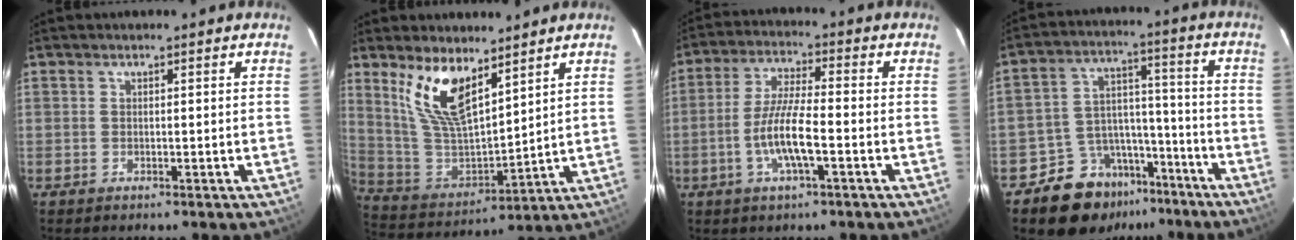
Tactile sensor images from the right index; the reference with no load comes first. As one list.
[{"total": 13.9, "force": [8.6, 5.5, 9.5], "torque": [-0.186, -0.002, 0.185]}, {"total": 9.0, "force": [-3.0, 1.4, 8.4], "torque": [-0.168, -0.001, -0.058]}, {"total": 11.8, "force": [-8.5, 7.6, 2.8], "torque": [-0.060, 0.057, -0.122]}]